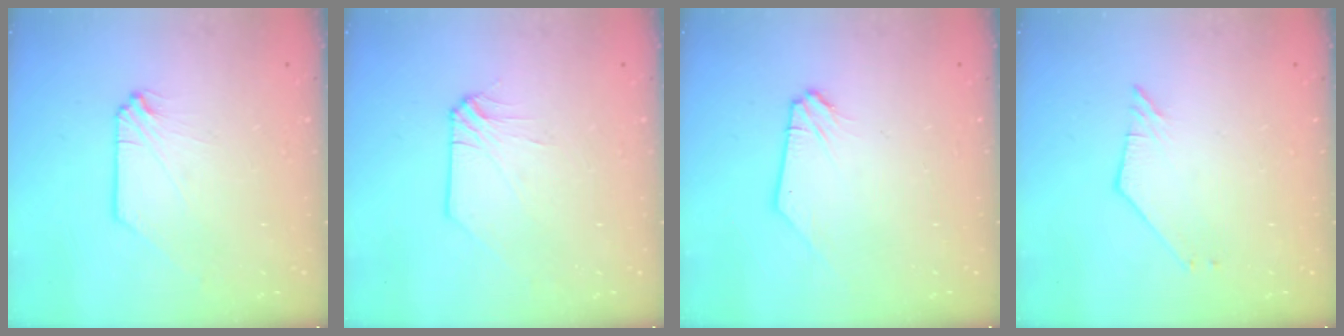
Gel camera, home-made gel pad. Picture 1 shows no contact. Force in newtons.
{"total": 0.0}
{"total": 0.8, "press": 0.7, "slide": 0.1}
{"total": 2.5, "press": 2.5, "slide": 0.1}